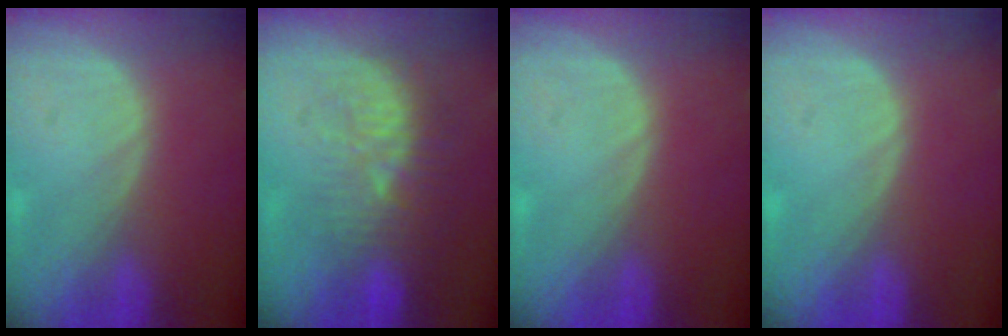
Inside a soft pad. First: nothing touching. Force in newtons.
{"total": 9.6, "press": 8.9, "slide": 3.5}
{"total": 0.0}
{"total": 0.0}